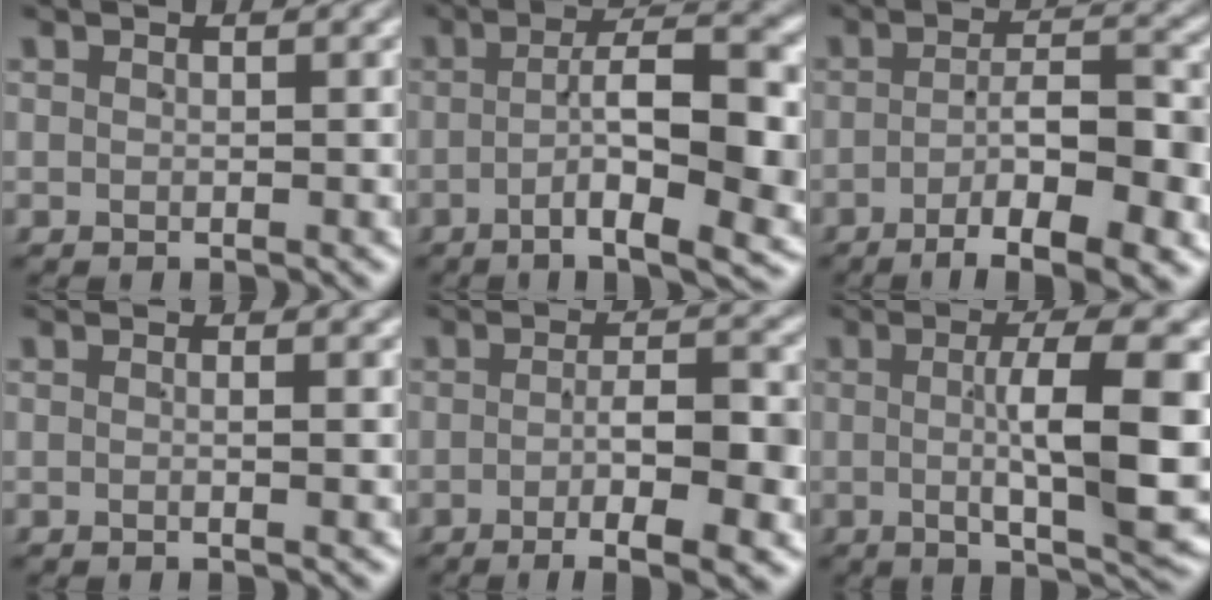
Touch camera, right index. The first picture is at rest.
{"total": 9.6, "force": [-2.4, 2.7, 8.9], "torque": [-0.118, -0.017, -0.028]}
{"total": 9.4, "force": [-6.0, 2.5, 6.7], "torque": [-0.087, -0.014, -0.083]}
{"total": 0.8, "force": [0.0, 0.0, 0.8], "torque": [-0.011, 0.002, -0.003]}
{"total": 7.4, "force": [-3.6, 1.6, 6.2], "torque": [-0.086, -0.013, -0.050]}
{"total": 9.7, "force": [0.4, 1.8, 9.5], "torque": [-0.134, 0.006, 0.009]}